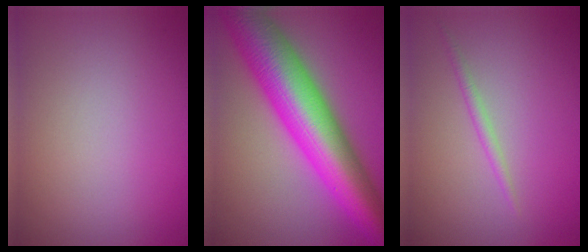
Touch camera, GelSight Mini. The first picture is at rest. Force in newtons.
{"total": 13.1, "press": 13.1, "slide": 0.2}
{"total": 1.1, "press": 1.1, "slide": 0.0}